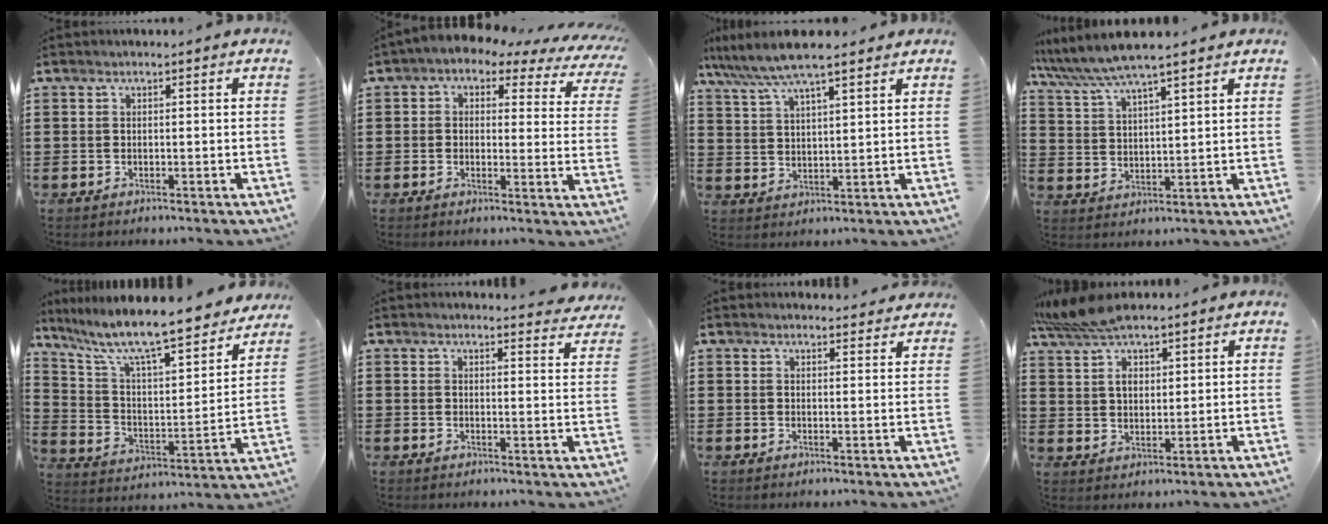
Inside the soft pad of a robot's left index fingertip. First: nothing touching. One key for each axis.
{"total": 2.3, "fx": 1.0, "fy": 1.6, "fz": 1.4, "tx": -0.037, "ty": -0.010, "tz": 0.007}
{"total": 7.1, "fx": 5.9, "fy": 0.9, "fz": 3.9, "tx": -0.093, "ty": -0.016, "tz": 0.105}
{"total": 5.8, "fx": 5.0, "fy": 0.3, "fz": 2.8, "tx": -0.071, "ty": -0.020, "tz": 0.087}
{"total": 10.2, "fx": 8.6, "fy": 0.9, "fz": 5.3, "tx": -0.139, "ty": -0.067, "tz": 0.142}
{"total": 2.8, "fx": 2.8, "fy": 0.2, "fz": 0.4, "tx": -0.008, "ty": -0.013, "tz": 0.051}
{"total": 2.0, "fx": 2.0, "fy": 0.3, "fz": 0.1, "tx": 0.001, "ty": -0.005, "tz": 0.037}
{"total": 6.8, "fx": 5.0, "fy": 3.0, "fz": 3.5, "tx": -0.087, "ty": 0.000, "tz": 0.092}